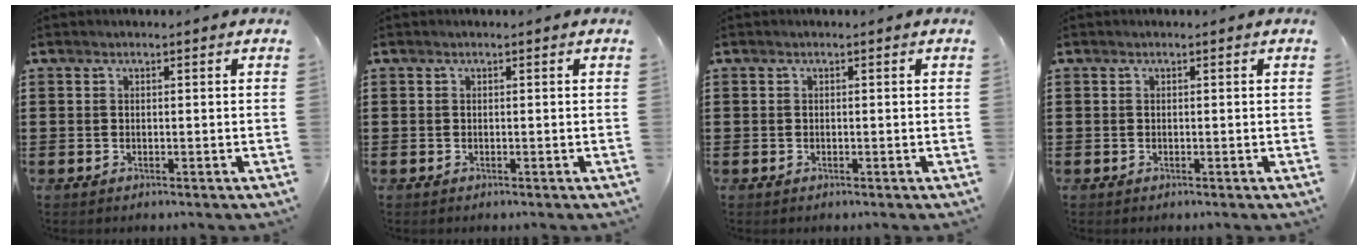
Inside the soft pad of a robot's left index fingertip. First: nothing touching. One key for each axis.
{"total": 0.0}
{"total": 0.0}
{"total": 0.0}